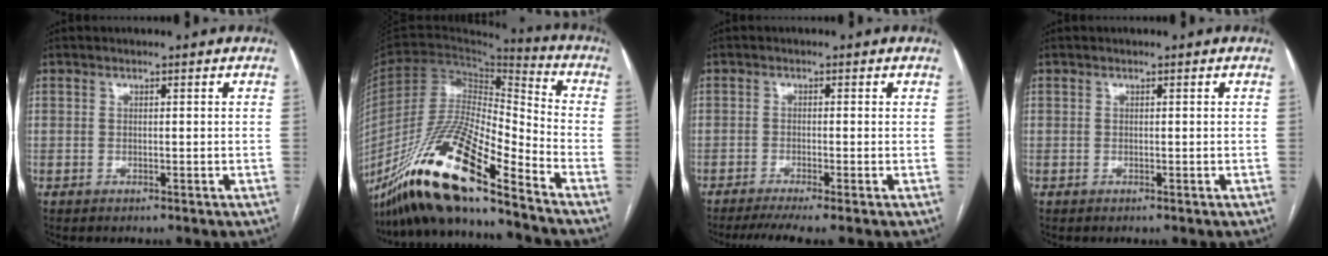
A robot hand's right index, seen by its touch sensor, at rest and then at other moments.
{"total": 21.1, "force": [-15.3, 1.9, 14.4], "torque": [-0.294, -0.035, -0.291]}
{"total": 4.6, "force": [-3.4, -0.4, 3.1], "torque": [-0.045, -0.006, -0.056]}
{"total": 0.0}